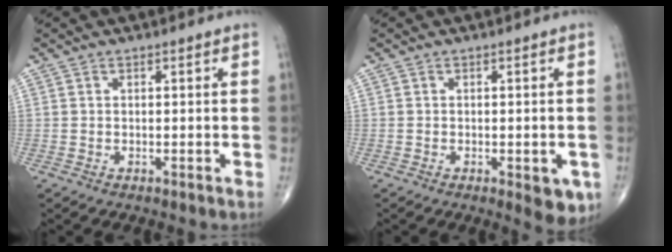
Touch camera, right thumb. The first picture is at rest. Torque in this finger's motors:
{"motor_torque": [0.74, 0.70, 0.38, -0.49, 0.12]}